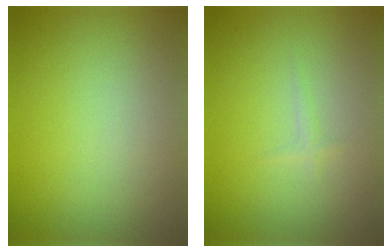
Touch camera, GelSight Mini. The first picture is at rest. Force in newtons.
{"total": 0.7, "press": 0.6, "slide": 0.1}